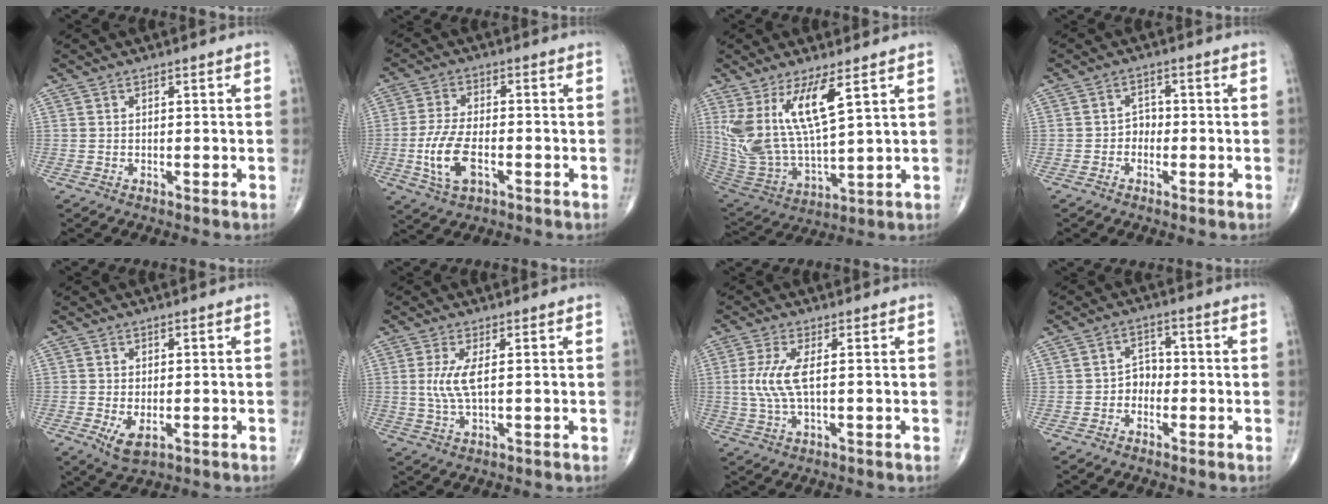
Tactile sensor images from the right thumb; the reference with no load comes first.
{"total": 9.0, "force": [-2.6, 4.2, 7.5], "torque": [-0.162, 0.008, -0.047]}
{"total": 16.2, "force": [6.7, 5.1, 13.8], "torque": [-0.290, -0.040, 0.150]}
{"total": 2.1, "force": [-0.8, 1.7, 0.9], "torque": [0.003, 0.009, -0.023]}
{"total": 4.0, "force": [-1.1, 1.9, 3.4], "torque": [-0.061, -0.011, -0.012]}
{"total": 4.7, "force": [0.6, 1.0, 4.5], "torque": [-0.115, -0.006, 0.014]}
{"total": 6.1, "force": [0.5, 1.7, 5.8], "torque": [-0.153, -0.001, 0.009]}
{"total": 3.2, "force": [-1.2, 2.6, 1.5], "torque": [-0.003, 0.017, -0.032]}